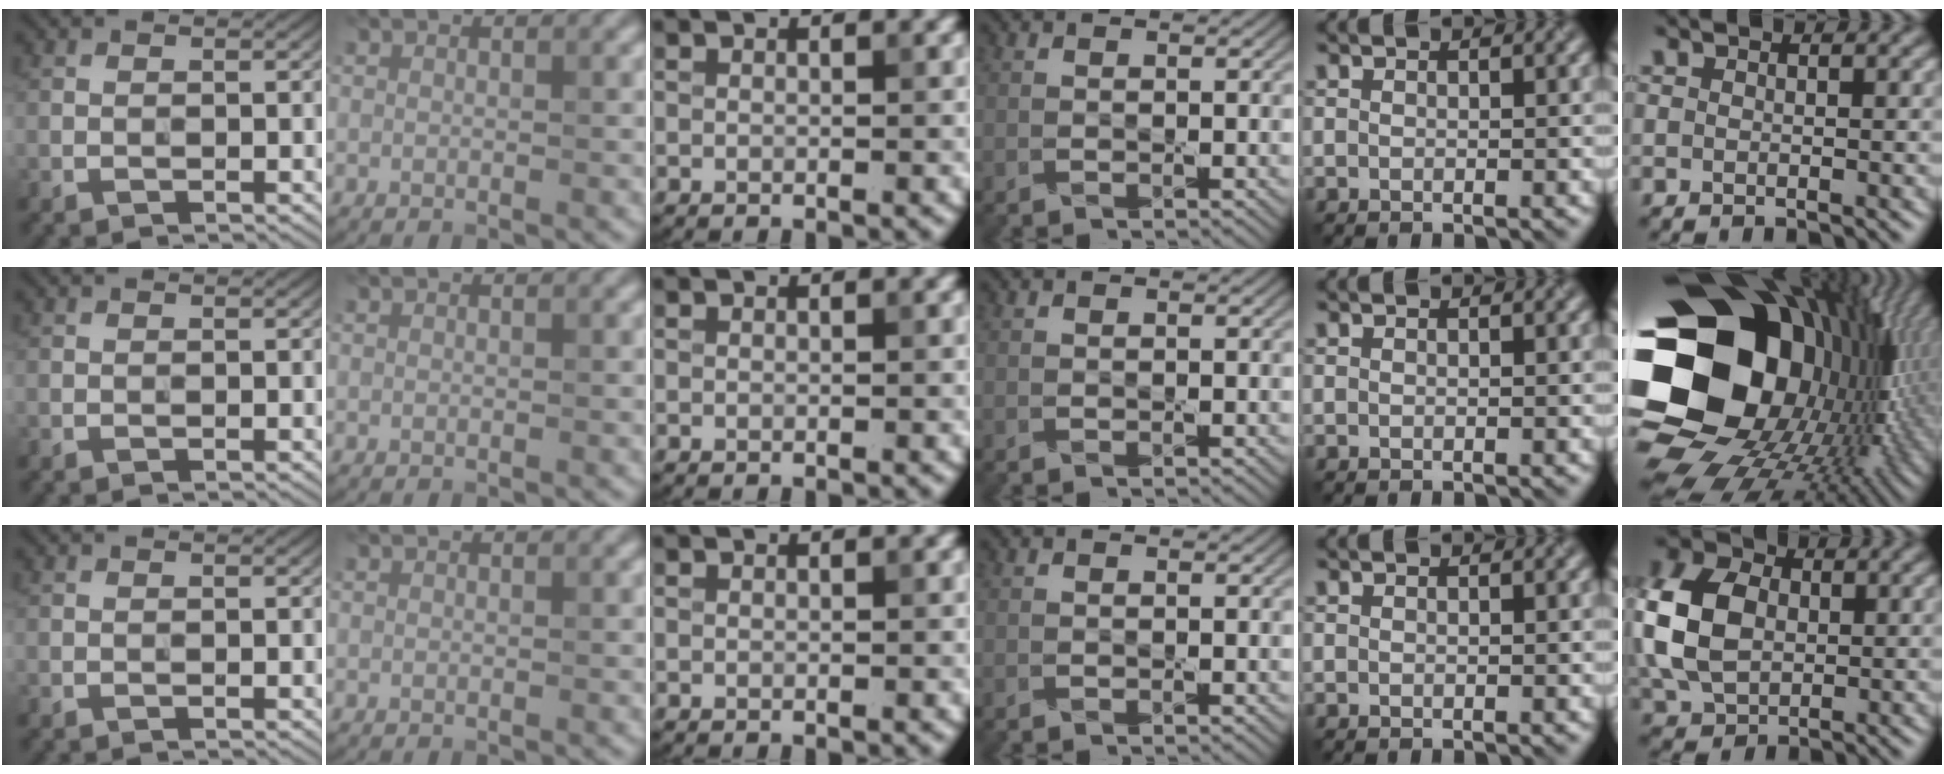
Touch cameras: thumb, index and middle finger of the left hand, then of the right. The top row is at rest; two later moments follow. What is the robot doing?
{"motion": "press", "object": "button"}